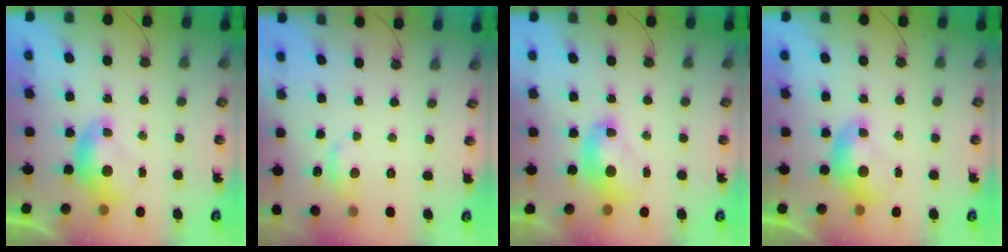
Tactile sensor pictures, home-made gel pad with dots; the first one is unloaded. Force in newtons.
{"total": 1.7, "press": 1.6, "slide": 0.7}
{"total": 2.3, "press": 2.3, "slide": 0.2}
{"total": 0.0}